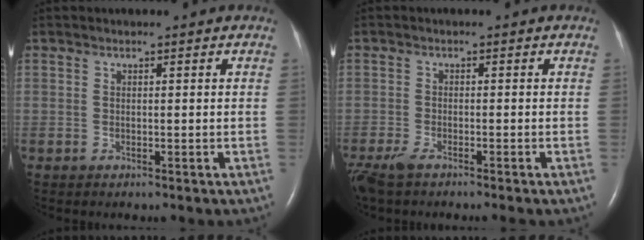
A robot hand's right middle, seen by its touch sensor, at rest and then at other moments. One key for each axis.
{"total": 4.7, "fx": -3.7, "fy": 0.4, "fz": 2.8, "tx": -0.054, "ty": -0.011, "tz": -0.066}